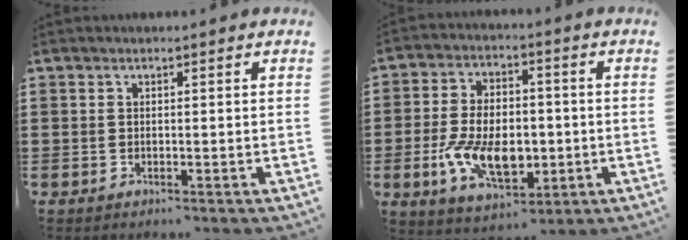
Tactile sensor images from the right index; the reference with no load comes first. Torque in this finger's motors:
{"motor_torque": [2.14, 0.00, 1.05, 0.21]}